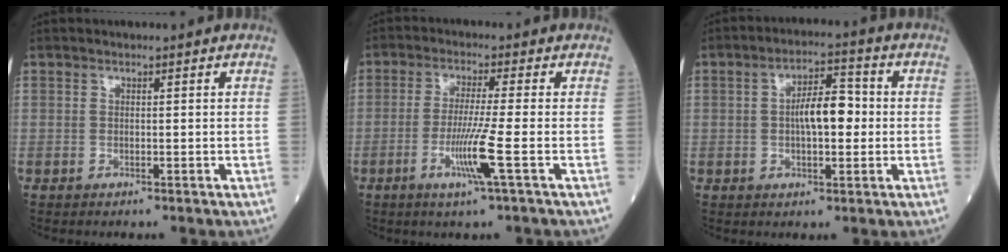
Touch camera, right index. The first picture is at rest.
{"total": 6.8, "force": [-2.4, -1.3, 6.3], "torque": [-0.119, -0.020, -0.050]}
{"total": 7.1, "force": [0.0, 2.5, 6.6], "torque": [-0.114, 0.017, -0.003]}